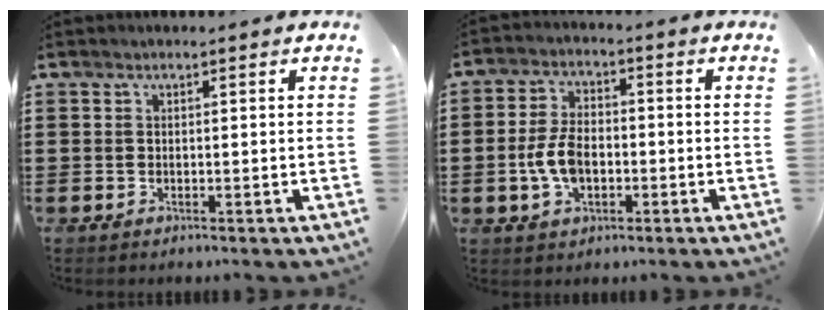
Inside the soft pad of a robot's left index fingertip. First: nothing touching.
{"total": 6.6, "force": [-1.4, 3.9, 5.2], "torque": [-0.125, 0.000, -0.032]}